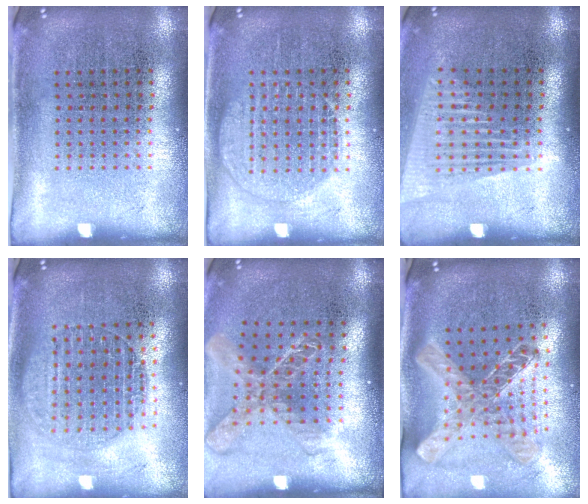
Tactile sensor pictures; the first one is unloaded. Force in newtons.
{"total": 2.3, "press": 2.3, "slide": 0.4}
{"total": 1.6, "press": 1.4, "slide": 0.7}
{"total": 1.6, "press": 1.4, "slide": 0.8}
{"total": 2.0, "press": 1.5, "slide": 1.3}
{"total": 1.6, "press": 1.4, "slide": 0.8}